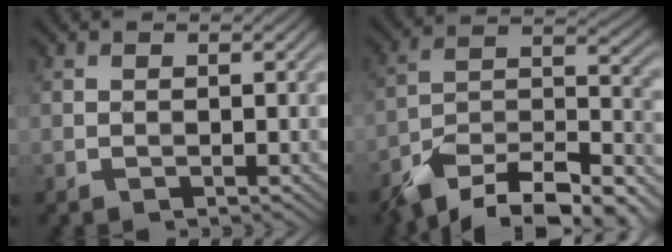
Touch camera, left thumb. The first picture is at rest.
{"total": 13.9, "force": [-10.5, 5.2, 7.4], "torque": [-0.147, -0.009, -0.182]}